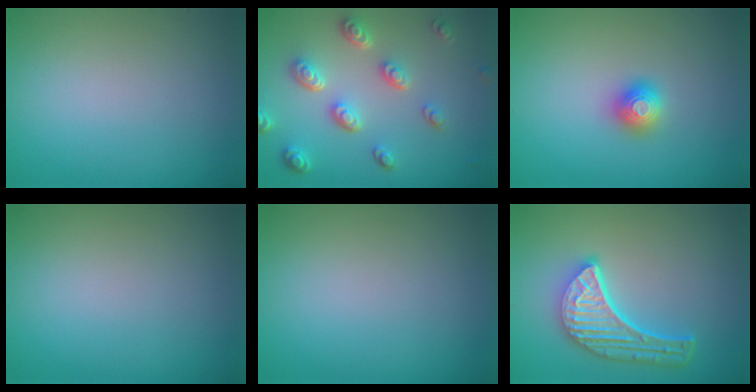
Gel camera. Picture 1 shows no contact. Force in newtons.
{"total": 4.8, "press": 3.6, "slide": 3.1}
{"total": 2.0, "press": 2.0, "slide": 0.2}
{"total": 0.0}
{"total": 0.0}
{"total": 6.0, "press": 4.5, "slide": 4.0}